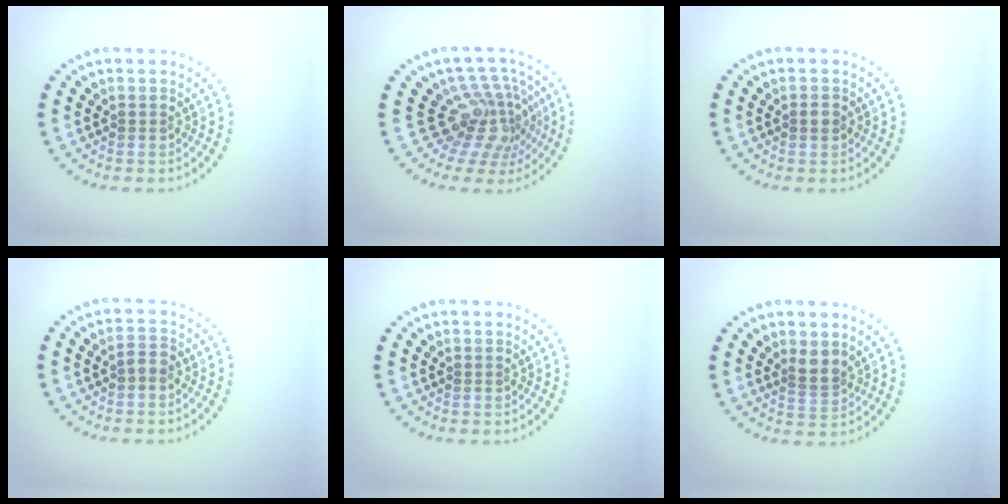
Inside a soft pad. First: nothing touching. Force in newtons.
{"total": 4.4, "press": 3.1, "slide": 3.1}
{"total": 1.1, "press": 1.1, "slide": 0.0}
{"total": 1.2, "press": 1.1, "slide": 0.4}
{"total": 0.0}
{"total": 2.1, "press": 1.7, "slide": 1.2}